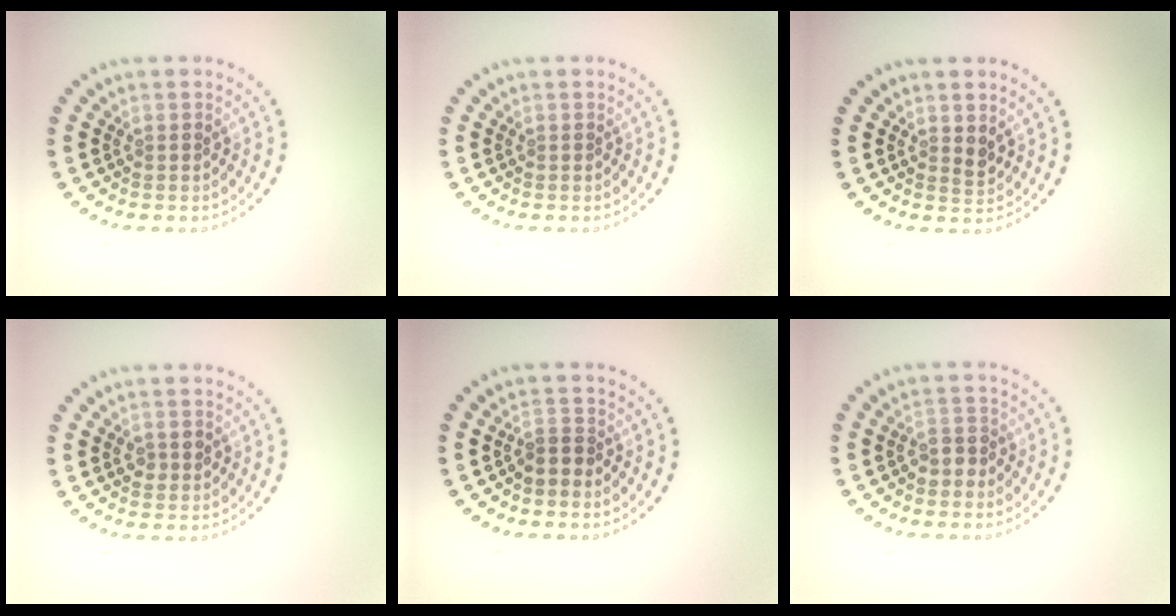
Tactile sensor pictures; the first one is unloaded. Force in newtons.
{"total": 0.0}
{"total": 1.0, "press": 0.9, "slide": 0.5}
{"total": 1.4, "press": 1.4, "slide": 0.2}
{"total": 1.2, "press": 0.8, "slide": 0.9}
{"total": 1.7, "press": 1.5, "slide": 0.8}